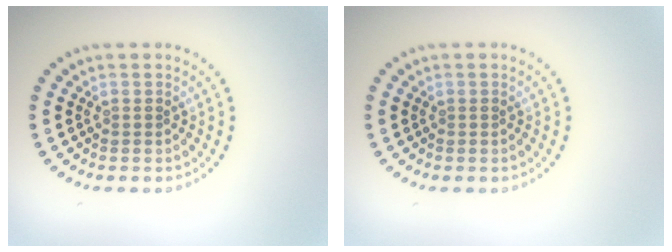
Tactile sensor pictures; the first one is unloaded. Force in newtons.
{"total": 0.0}